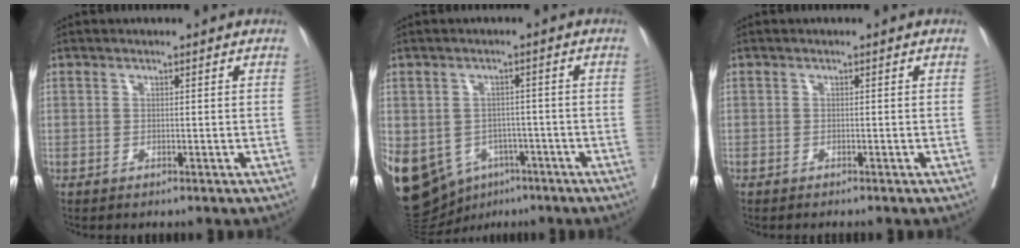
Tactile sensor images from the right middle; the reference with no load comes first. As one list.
[{"total": 23.1, "force": [-10.0, 17.8, 10.9], "torque": [-0.335, -0.012, -0.134]}, {"total": 1.0, "force": [-0.9, 0.1, 0.4], "torque": [-0.007, -0.001, -0.014]}]